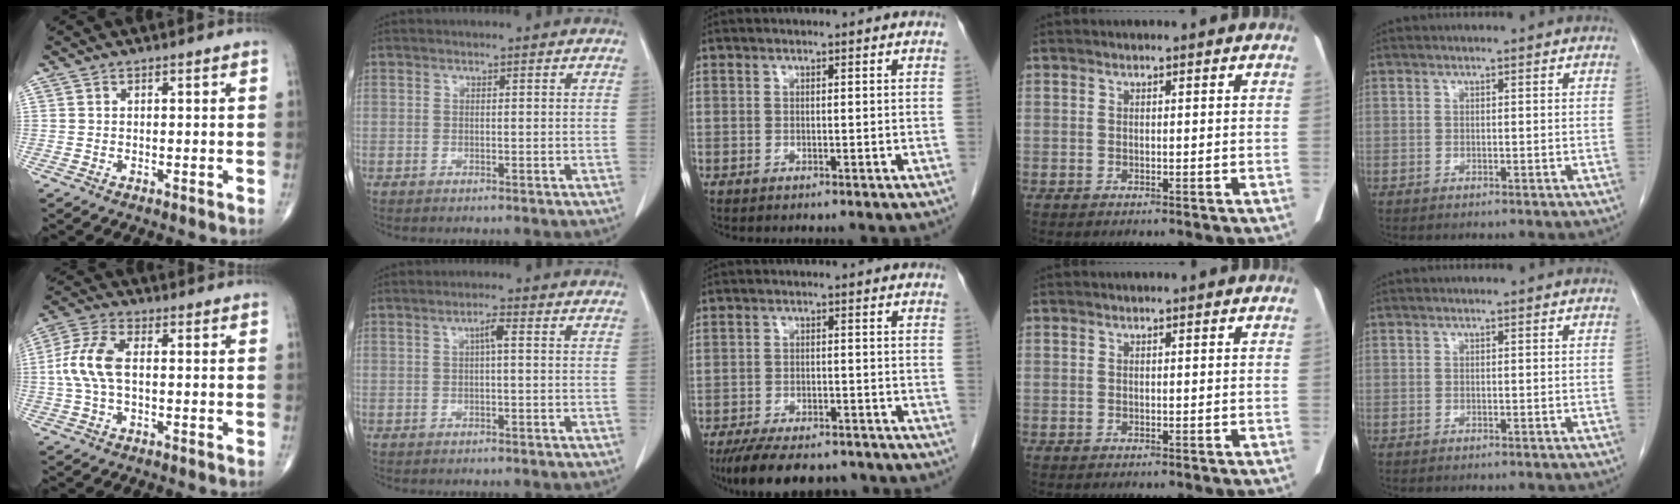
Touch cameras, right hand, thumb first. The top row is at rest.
{"thumb": {"total": 8.3, "force": [0.1, 4.2, 7.2], "torque": [-0.172, 0.022, -0.001]}, "index": {"total": 1.8, "force": [0.3, 0.2, 1.7], "torque": [-0.033, 0.004, 0.004]}, "middle": {"total": 12.6, "force": [-10.6, 4.1, 5.4], "torque": [-0.094, -0.003, -0.150]}}